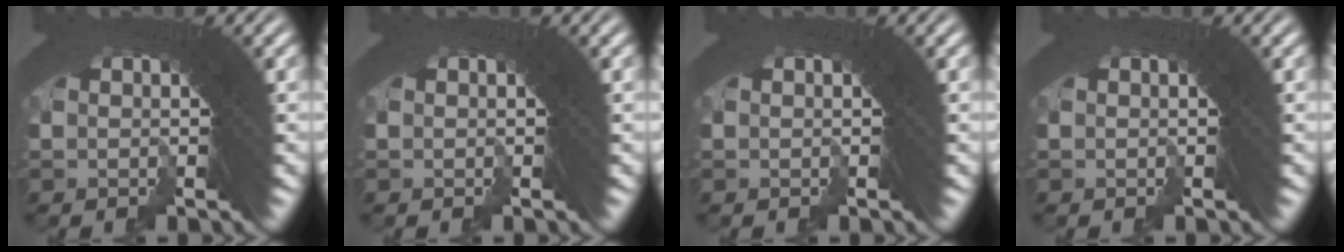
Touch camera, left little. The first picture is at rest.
{"total": 0.0}
{"total": 0.0}
{"total": 0.0}